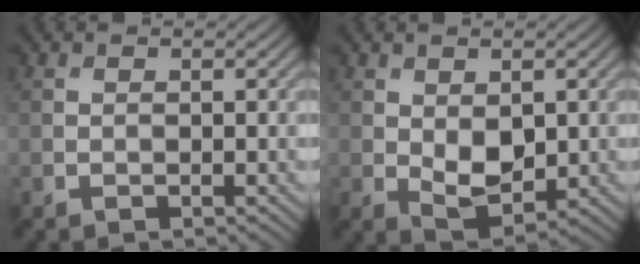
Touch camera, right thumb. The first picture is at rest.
{"total": 4.3, "force": [0.1, 2.7, 3.4], "torque": [-0.065, -0.009, 0.011]}